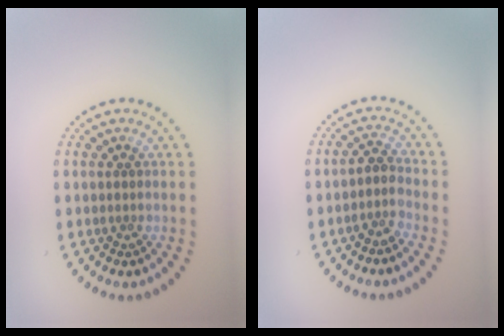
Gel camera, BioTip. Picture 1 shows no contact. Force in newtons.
{"total": 1.8, "press": 1.4, "slide": 1.2}